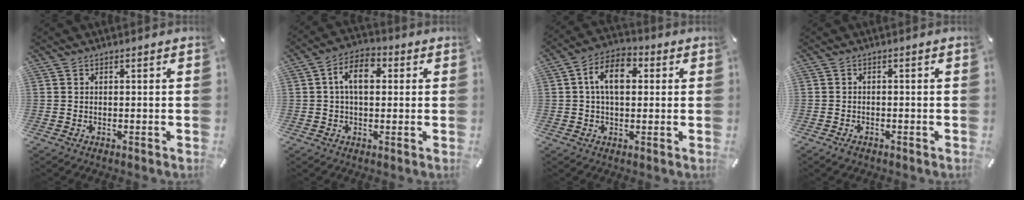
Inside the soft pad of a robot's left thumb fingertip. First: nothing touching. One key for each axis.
{"total": 8.2, "fx": 1.1, "fy": 5.0, "fz": 6.4, "tx": -0.113, "ty": 0.008, "tz": 0.017}
{"total": 9.7, "fx": 1.7, "fy": 6.0, "fz": 7.5, "tx": -0.134, "ty": 0.012, "tz": 0.031}
{"total": 1.1, "fx": -0.9, "fy": 0.6, "fz": 0.4, "tx": -0.007, "ty": 0.003, "tz": -0.019}